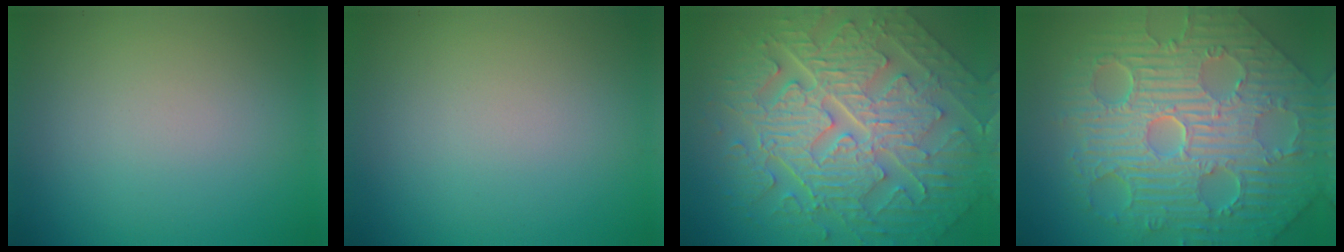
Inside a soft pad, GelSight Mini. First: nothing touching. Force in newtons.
{"total": 0.0}
{"total": 11.0, "press": 7.5, "slide": 8.0}
{"total": 12.0, "press": 8.0, "slide": 8.9}